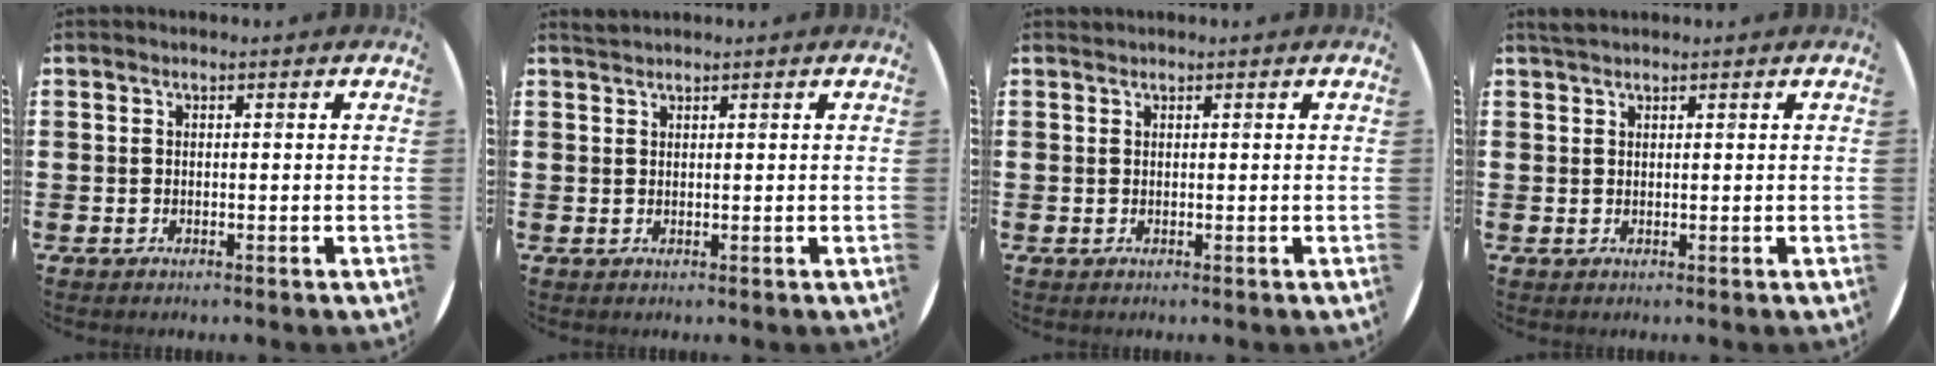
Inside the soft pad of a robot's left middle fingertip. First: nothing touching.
{"total": 1.0, "force": [1.0, 0.1, -0.1], "torque": [0.000, 0.002, 0.019]}
{"total": 0.0}
{"total": 1.3, "force": [1.3, 0.4, 0.2], "torque": [0.002, 0.001, 0.022]}